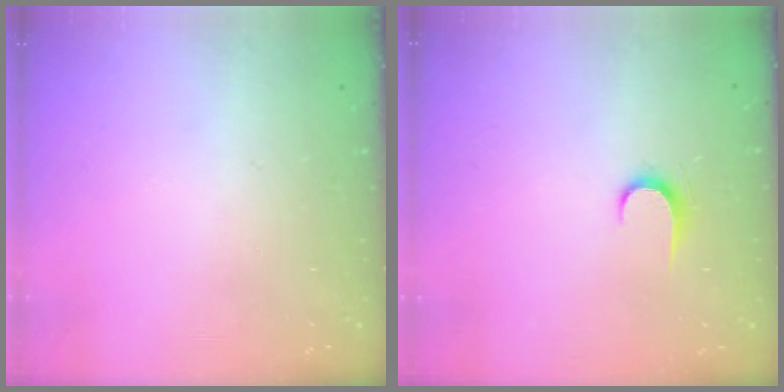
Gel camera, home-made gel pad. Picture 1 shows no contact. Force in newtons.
{"total": 6.0, "press": 6.0, "slide": 0.7}